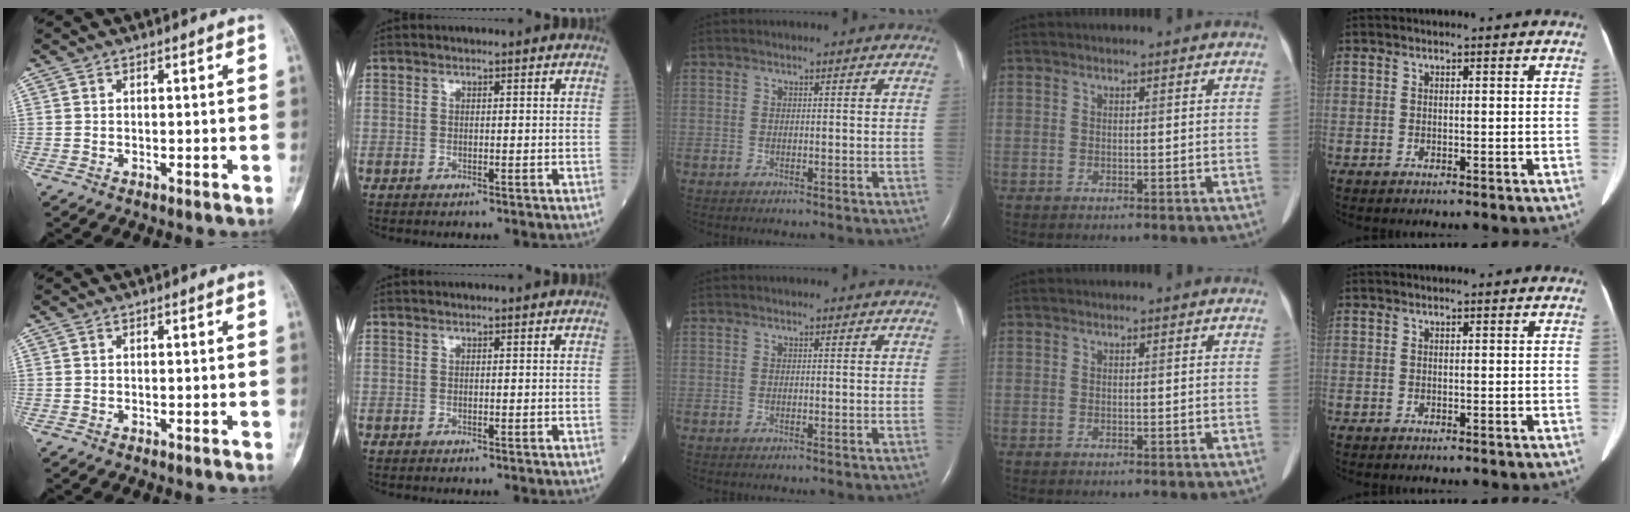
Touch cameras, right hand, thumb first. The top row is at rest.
{}